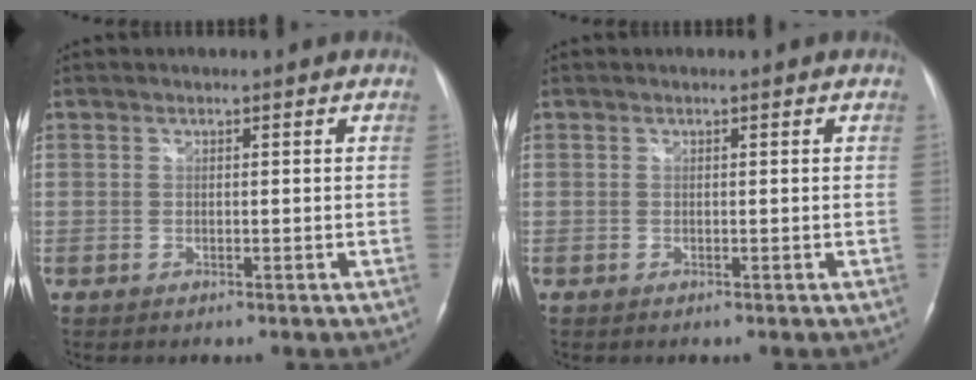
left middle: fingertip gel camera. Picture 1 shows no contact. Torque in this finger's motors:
{"motor_torque": [0.05, 0.01, -0.06, 0.01]}